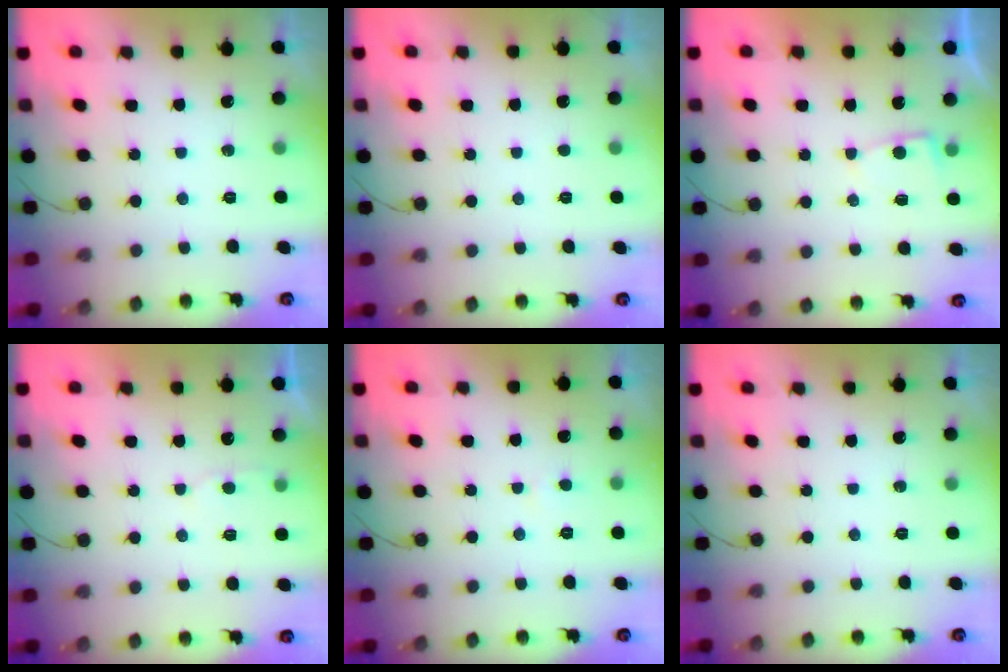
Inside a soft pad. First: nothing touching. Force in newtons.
{"total": 1.6, "press": 1.6, "slide": 0.2}
{"total": 2.4, "press": 2.4, "slide": 0.4}
{"total": 2.7, "press": 2.7, "slide": 0.3}
{"total": 1.6, "press": 1.5, "slide": 0.2}
{"total": 0.0}